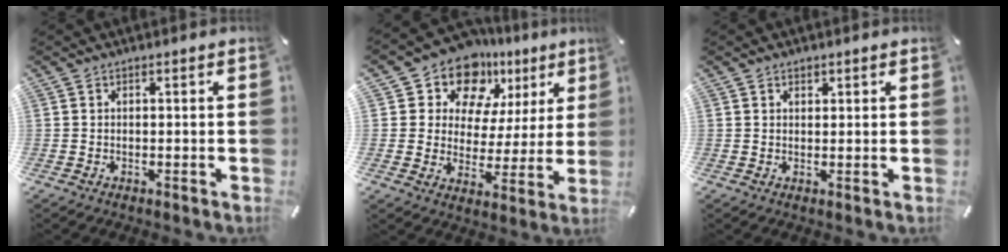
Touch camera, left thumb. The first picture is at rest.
{"total": 12.8, "force": [8.9, 8.5, 3.6], "torque": [-0.062, -0.068, 0.163]}
{"total": 1.0, "force": [0.7, 0.7, 0.2], "torque": [0.004, -0.003, 0.012]}